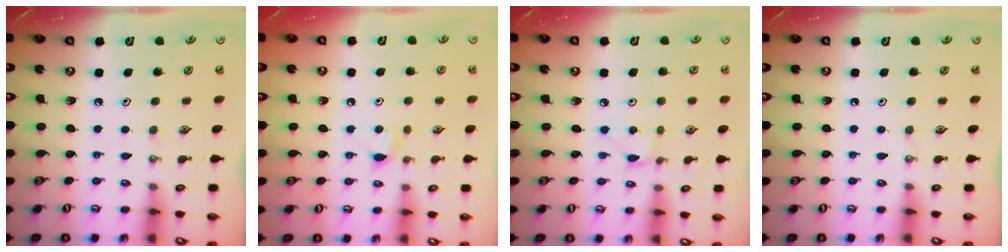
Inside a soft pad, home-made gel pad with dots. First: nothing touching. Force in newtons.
{"total": 6.0, "press": 6.0, "slide": 0.7}
{"total": 1.4, "press": 1.4, "slide": 0.2}
{"total": 0.0}